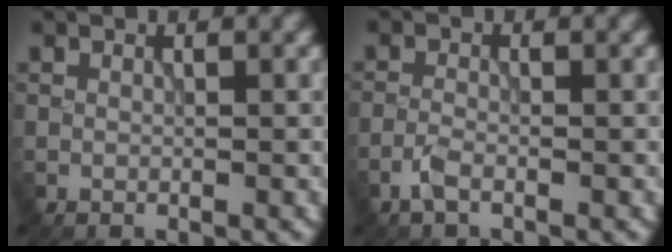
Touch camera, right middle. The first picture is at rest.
{"total": 1.5, "force": [-1.0, 0.4, 1.0], "torque": [-0.027, 0.002, -0.027]}